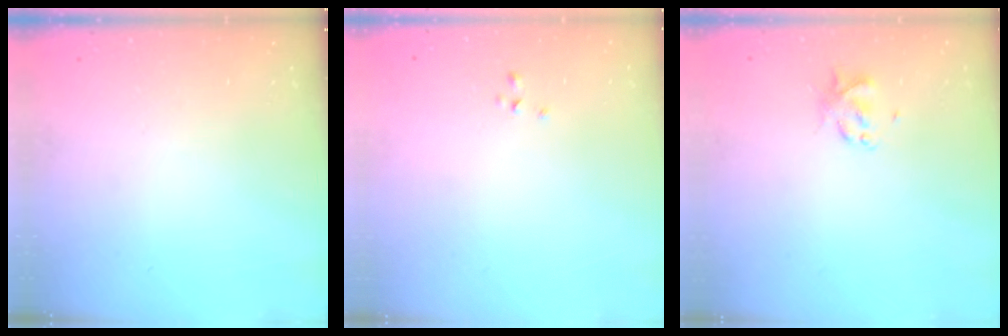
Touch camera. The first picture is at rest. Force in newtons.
{"total": 0.6, "press": 0.3, "slide": 0.5}
{"total": 2.0, "press": 1.9, "slide": 0.5}